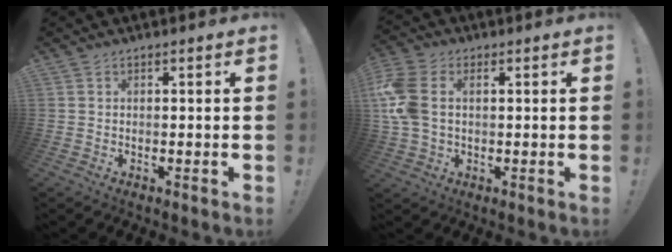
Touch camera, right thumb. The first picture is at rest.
{"total": 10.5, "force": [2.1, 7.1, 7.5], "torque": [-0.174, -0.003, 0.041]}